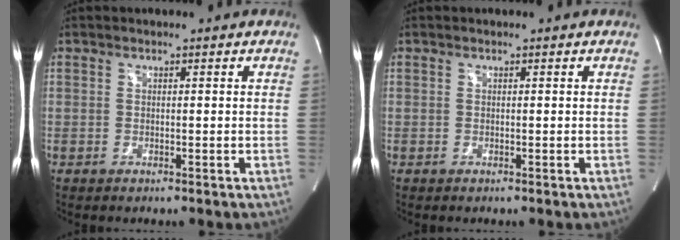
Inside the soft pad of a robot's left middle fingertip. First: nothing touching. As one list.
[{"total": 0.0}]